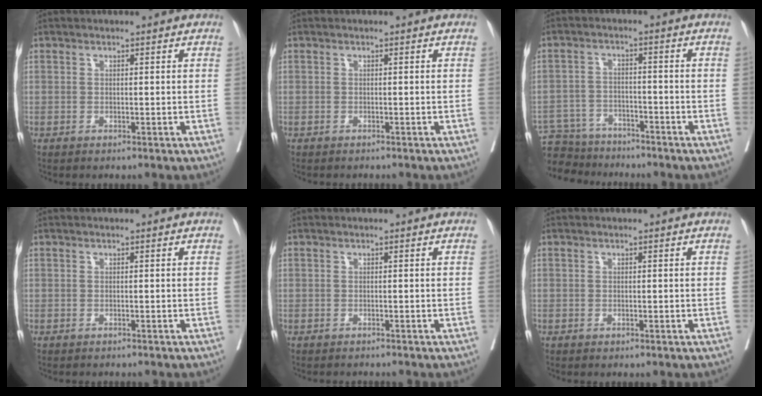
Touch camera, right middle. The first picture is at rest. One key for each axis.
{"total": 1.5, "fx": -1.4, "fy": 0.4, "fz": 0.4, "tx": -0.012, "ty": -0.003, "tz": -0.018}
{"total": 9.6, "fx": -8.8, "fy": 3.7, "fz": 1.1, "tx": -0.027, "ty": 0.011, "tz": -0.141}
{"total": 1.3, "fx": -1.2, "fy": 0.4, "fz": 0.4, "tx": -0.012, "ty": -0.003, "tz": -0.017}
{"total": 2.1, "fx": -2.0, "fy": 0.5, "fz": 0.5, "tx": -0.009, "ty": -0.004, "tz": -0.026}
{"total": 0.5, "fx": -0.2, "fy": 0.5, "fz": 0.0, "tx": -0.001, "ty": 0.004, "tz": -0.006}